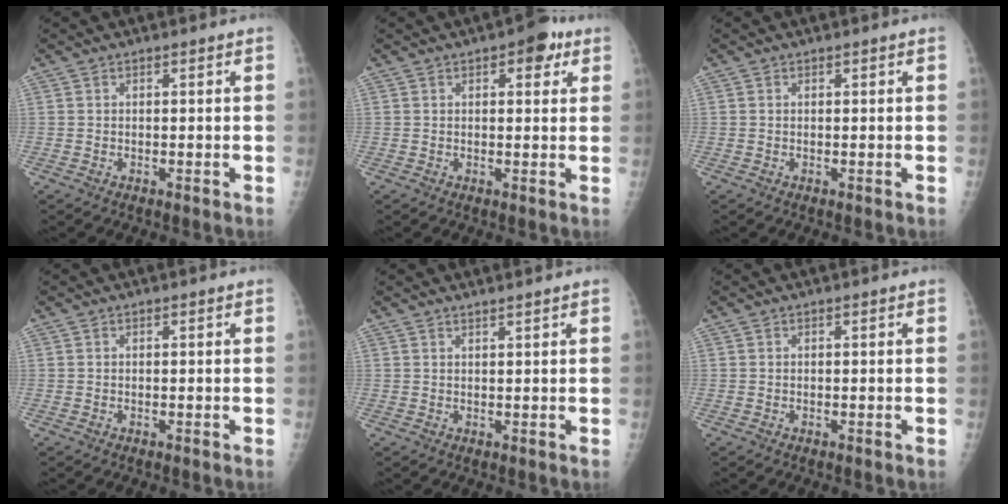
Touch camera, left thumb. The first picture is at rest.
{"total": 5.2, "force": [2.5, 2.6, 3.7], "torque": [-0.025, -0.004, 0.025]}
{"total": 0.0}
{"total": 0.0}
{"total": 1.3, "force": [1.2, -0.2, 0.5], "torque": [-0.006, -0.011, 0.022]}
{"total": 0.0}